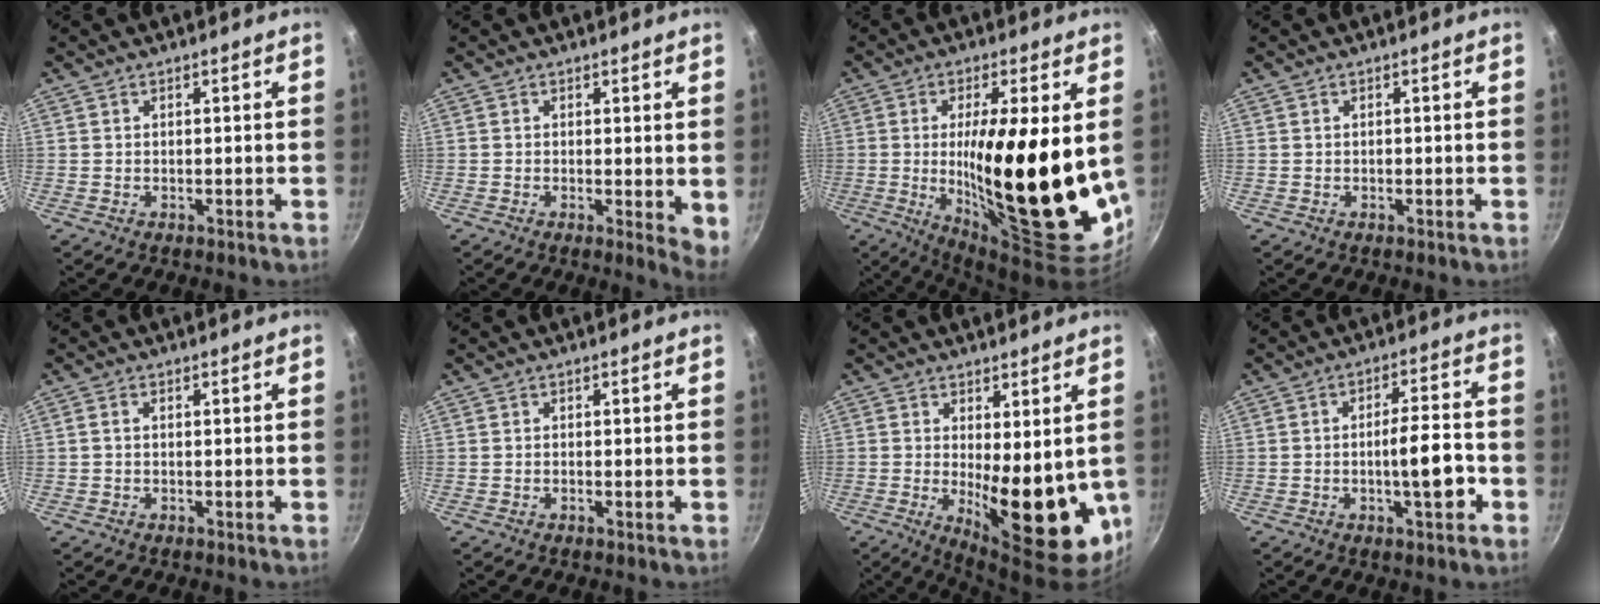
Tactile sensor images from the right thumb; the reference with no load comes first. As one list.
[{"total": 4.1, "force": [0.9, 1.6, 3.7], "torque": [-0.047, -0.006, 0.009]}, {"total": 24.0, "force": [1.0, 6.6, 23.0], "torque": [-0.345, -0.036, 0.021]}, {"total": 1.5, "force": [-1.3, -0.7, 0.1], "torque": [-0.031, 0.014, -0.028]}, {"total": 0.7, "force": [0.0, 0.4, 0.5], "torque": [-0.012, 0.005, -0.003]}, {"total": 0.0}, {"total": 14.7, "force": [-0.2, 5.8, 13.4], "torque": [-0.160, -0.024, 0.014]}, {"total": 8.1, "force": [-2.6, 2.1, 7.4], "torque": [-0.097, 0.023, -0.041]}]